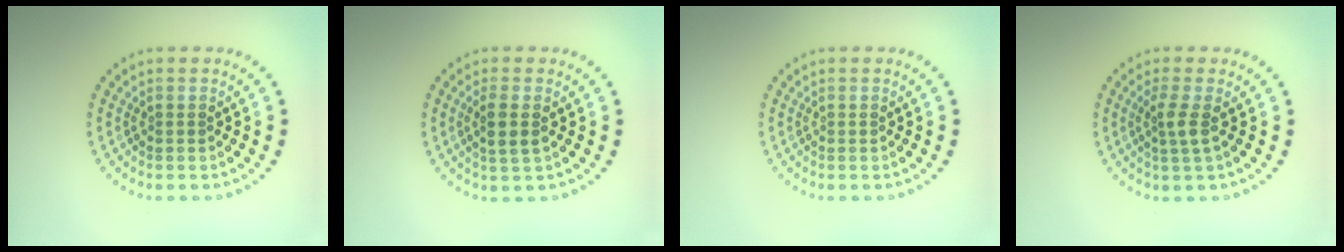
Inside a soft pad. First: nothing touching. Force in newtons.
{"total": 2.0, "press": 1.8, "slide": 0.8}
{"total": 0.0}
{"total": 1.9, "press": 1.4, "slide": 1.2}